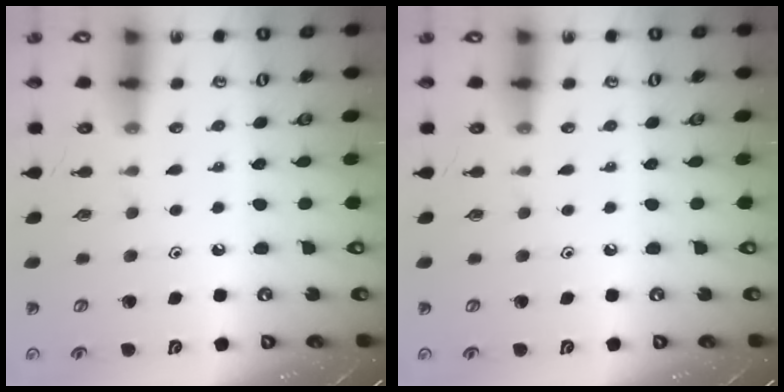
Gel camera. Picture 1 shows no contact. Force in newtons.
{"total": 0.0}